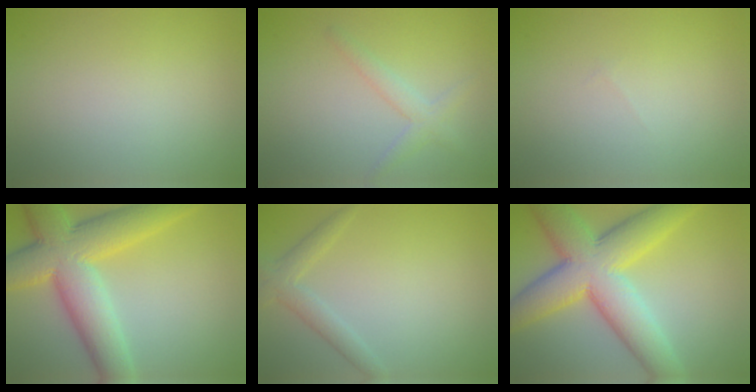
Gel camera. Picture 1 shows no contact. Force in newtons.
{"total": 2.0, "press": 2.0, "slide": 0.2}
{"total": 0.0}
{"total": 10.4, "press": 10.4, "slide": 0.4}
{"total": 2.2, "press": 2.2, "slide": 0.1}
{"total": 11.0, "press": 11.0, "slide": 0.4}